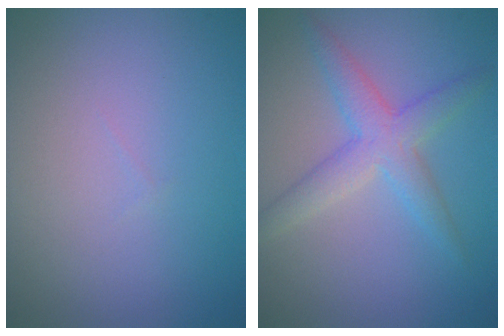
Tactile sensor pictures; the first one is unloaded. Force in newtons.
{"total": 3.6, "press": 3.6, "slide": 0.0}